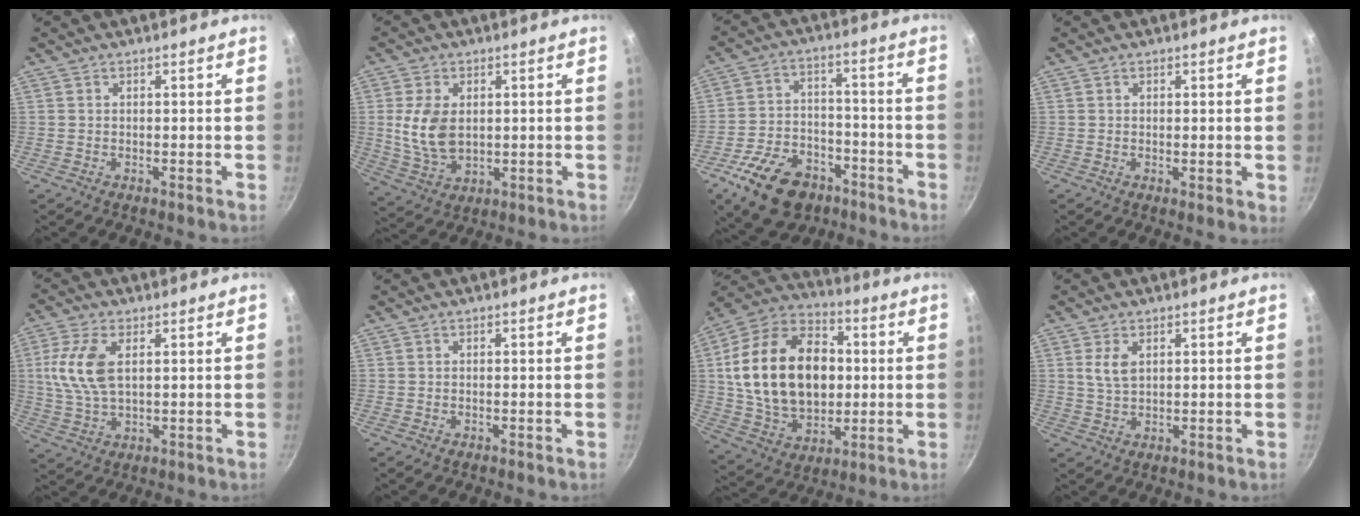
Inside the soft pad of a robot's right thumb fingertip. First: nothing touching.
{"total": 9.6, "force": [1.1, 6.2, 7.2], "torque": [-0.136, -0.016, 0.030]}
{"total": 15.6, "force": [-9.0, 9.6, 8.3], "torque": [-0.128, 0.052, -0.146]}
{"total": 1.2, "force": [0.2, 0.4, 1.1], "torque": [-0.015, -0.007, 0.001]}
{"total": 9.8, "force": [2.1, 5.1, 8.1], "torque": [-0.167, 0.002, 0.042]}
{"total": 0.0}
{"total": 25.4, "force": [2.1, 17.3, 18.5], "torque": [-0.299, 0.017, 0.037]}
{"total": 3.9, "force": [1.4, 2.1, 3.0], "torque": [-0.058, -0.008, 0.029]}